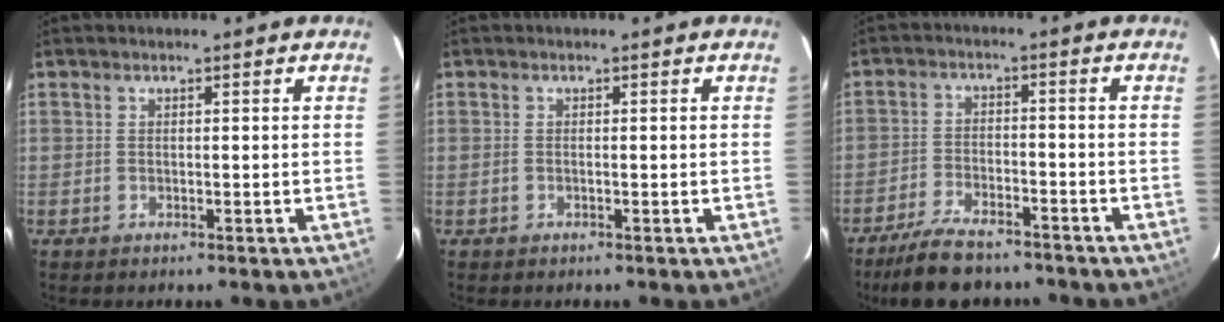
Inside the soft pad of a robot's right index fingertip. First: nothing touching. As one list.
[{"total": 0.0}, {"total": 11.4, "force": [-9.5, 3.9, 5.0], "torque": [-0.119, -0.006, -0.153]}]